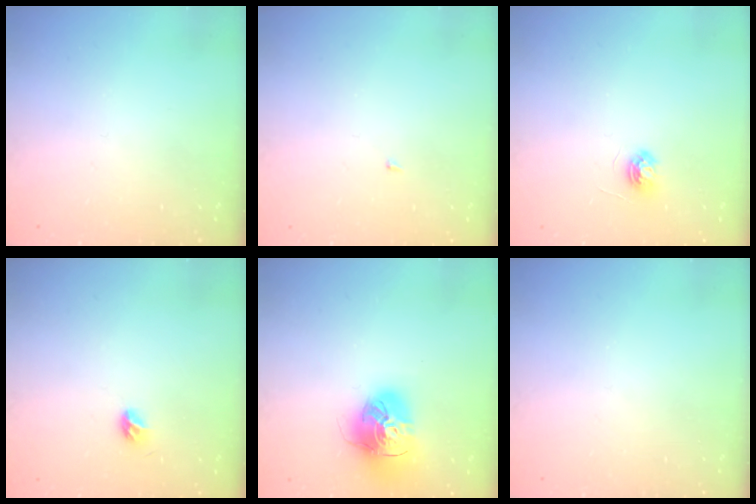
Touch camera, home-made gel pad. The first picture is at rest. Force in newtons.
{"total": 1.4, "press": 1.3, "slide": 0.1}
{"total": 4.4, "press": 4.4, "slide": 0.5}
{"total": 4.0, "press": 3.9, "slide": 1.0}
{"total": 16.3, "press": 16.2, "slide": 1.6}
{"total": 0.0}